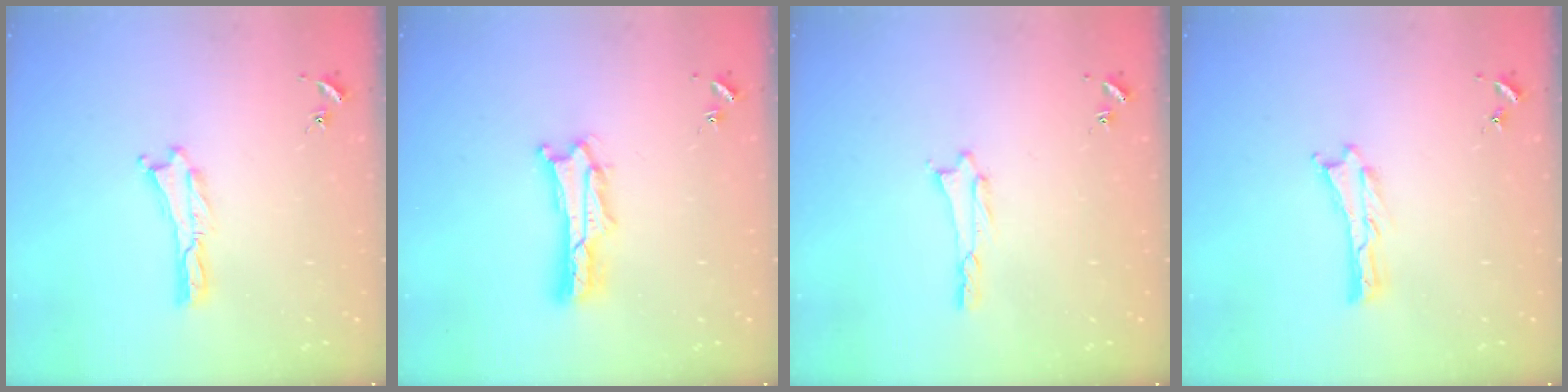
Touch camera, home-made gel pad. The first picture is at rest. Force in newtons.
{"total": 2.1, "press": 2.1, "slide": 0.3}
{"total": 0.7, "press": 0.7, "slide": 0.1}
{"total": 0.0}